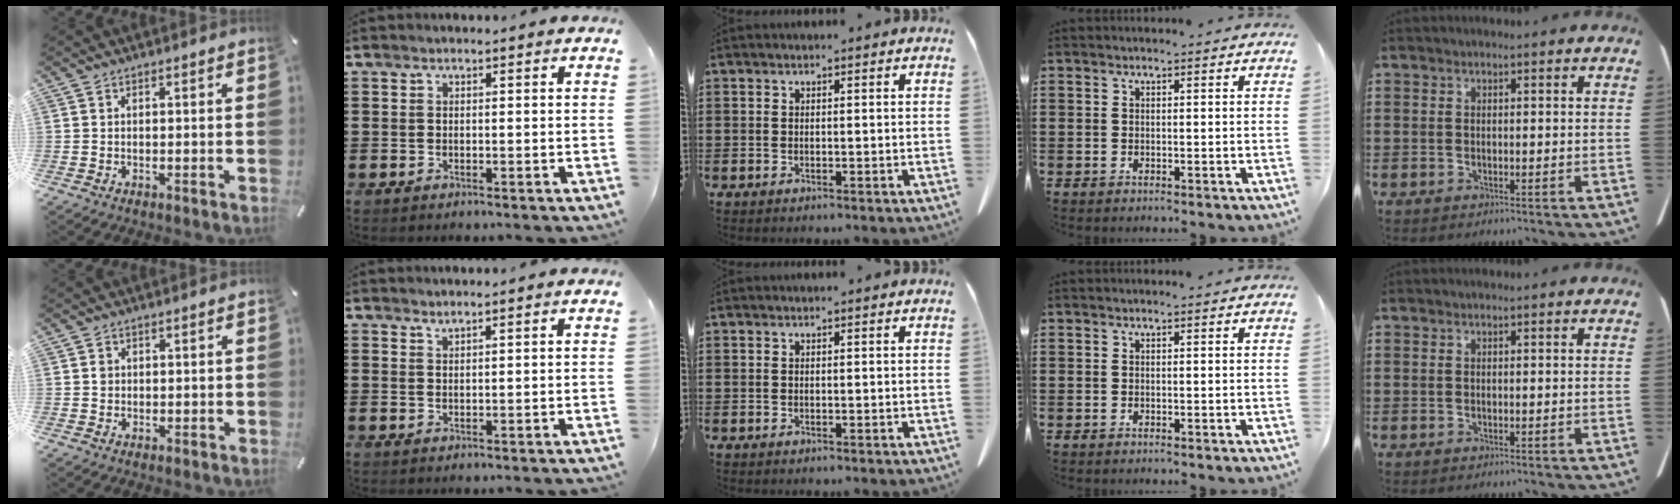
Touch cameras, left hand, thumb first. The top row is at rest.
{"thumb": {"total": 1.3, "force": [0.1, 1.2, 0.4], "torque": [-0.001, 0.003, -0.002]}, "index": {"total": 1.1, "force": [1.0, -0.1, 0.4], "torque": [-0.008, -0.003, 0.020]}}